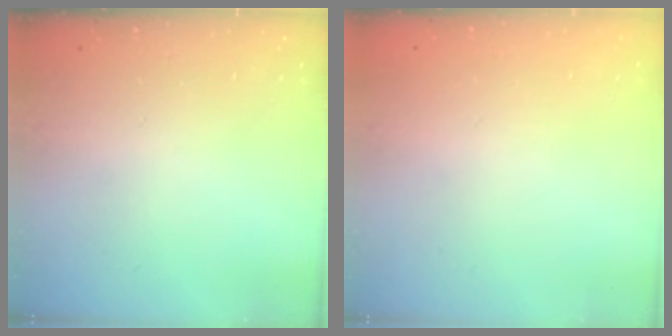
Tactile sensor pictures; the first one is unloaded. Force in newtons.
{"total": 0.0}